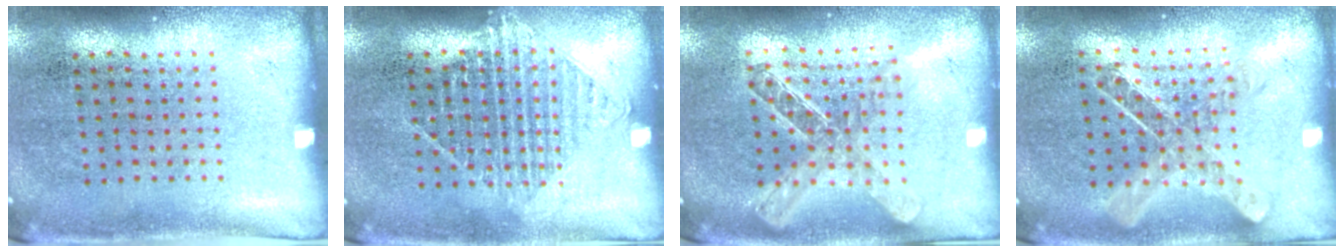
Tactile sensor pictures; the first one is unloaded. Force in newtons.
{"total": 1.0, "press": 1.0, "slide": 0.4}
{"total": 2.0, "press": 1.7, "slide": 1.2}
{"total": 1.0, "press": 1.0, "slide": 0.2}